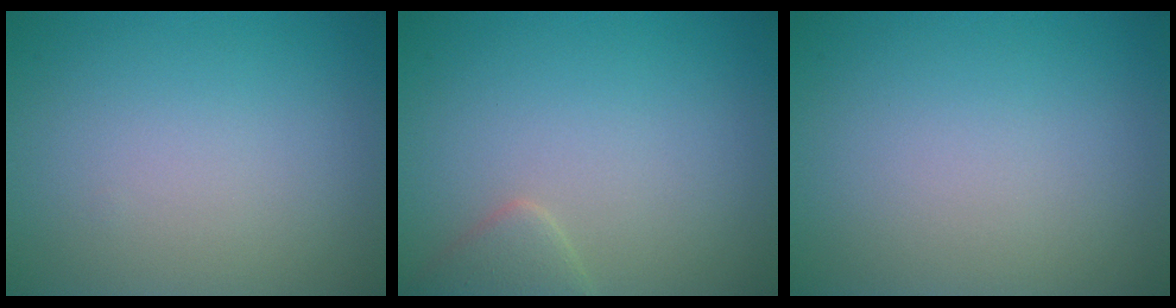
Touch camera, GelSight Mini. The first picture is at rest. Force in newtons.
{"total": 1.8, "press": 1.8, "slide": 0.1}
{"total": 0.0}